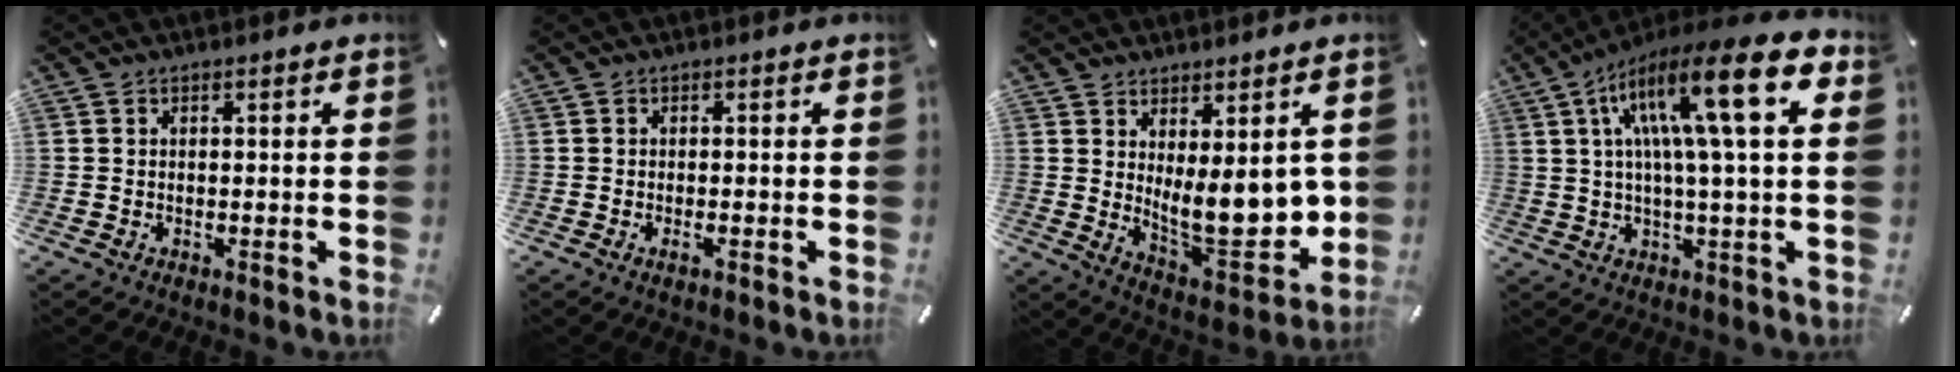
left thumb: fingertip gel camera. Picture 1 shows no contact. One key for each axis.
{"total": 1.4, "fx": -0.5, "fy": 0.3, "fz": 1.2, "tx": -0.021, "ty": -0.003, "tz": -0.007}
{"total": 13.2, "fx": 3.0, "fy": 5.5, "fz": 11.7, "tx": -0.168, "ty": -0.046, "tz": 0.059}
{"total": 19.3, "fx": 6.2, "fy": 3.5, "fz": 17.9, "tx": -0.316, "ty": -0.022, "tz": 0.080}